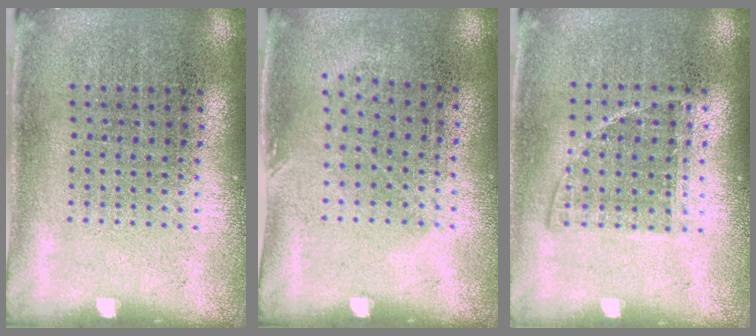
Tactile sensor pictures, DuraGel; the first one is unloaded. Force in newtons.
{"total": 0.8, "press": 0.6, "slide": 0.5}
{"total": 0.8, "press": 0.7, "slide": 0.4}